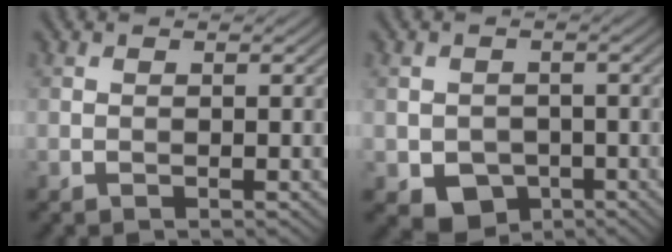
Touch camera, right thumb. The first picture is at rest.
{"total": 4.6, "force": [-1.7, 3.7, 2.0], "torque": [-0.044, -0.017, -0.032]}